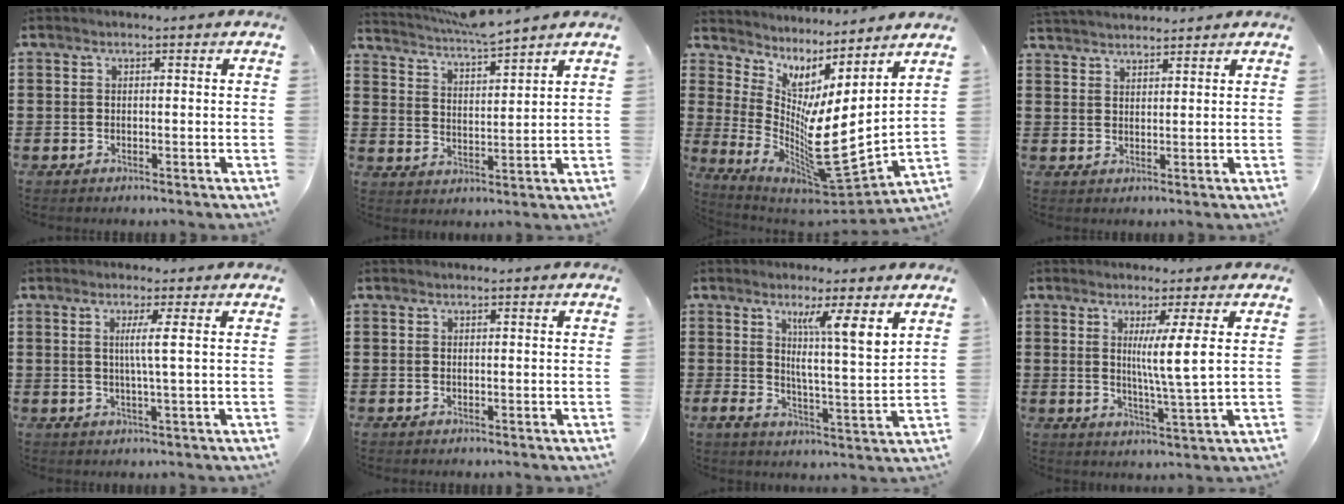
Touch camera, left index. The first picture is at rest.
{"total": 4.9, "force": [4.7, -0.2, 1.5], "torque": [-0.046, -0.027, 0.081]}
{"total": 8.2, "force": [-1.4, 1.4, 8.0], "torque": [-0.151, -0.051, -0.035]}
{"total": 3.0, "force": [3.0, 0.2, 0.3], "torque": [-0.014, -0.004, 0.058]}
{"total": 3.4, "force": [0.7, -0.7, 3.2], "torque": [-0.064, -0.006, 0.007]}
{"total": 0.0}
{"total": 8.1, "force": [4.5, 0.8, 6.7], "torque": [-0.118, -0.024, 0.069]}
{"total": 6.1, "force": [2.0, -0.7, 5.7], "torque": [-0.099, -0.017, 0.025]}